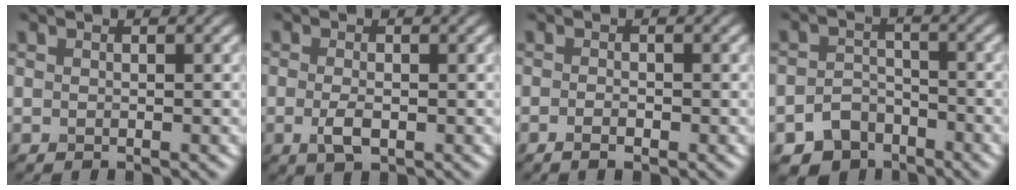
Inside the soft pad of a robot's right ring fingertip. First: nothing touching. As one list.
[{"total": 2.3, "force": [-0.6, 1.2, 1.8], "torque": [-0.040, -0.005, -0.011]}, {"total": 1.1, "force": [-0.6, 0.3, 0.9], "torque": [-0.017, -0.003, -0.011]}, {"total": 4.5, "force": [-3.2, 2.9, 1.3], "torque": [-0.019, -0.006, -0.053]}]